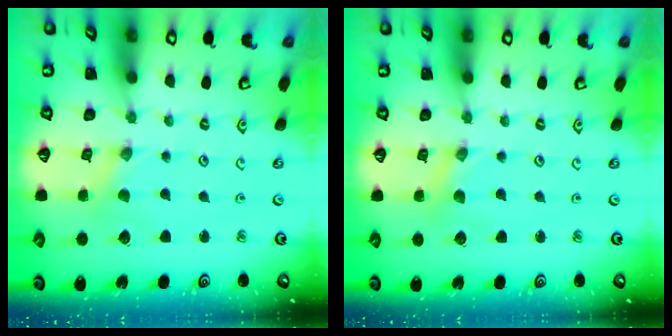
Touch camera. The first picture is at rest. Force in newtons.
{"total": 1.6, "press": 1.6, "slide": 0.3}